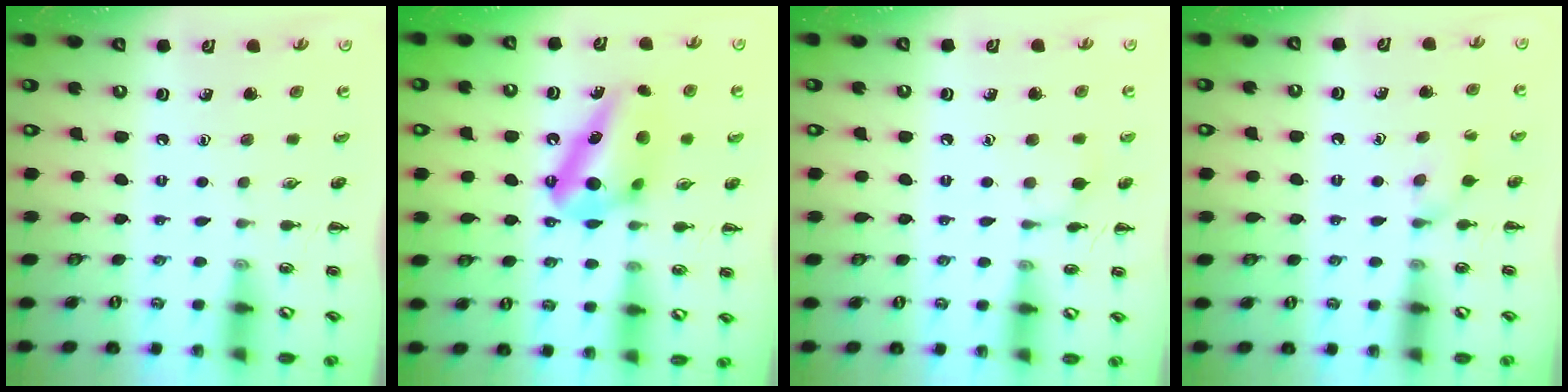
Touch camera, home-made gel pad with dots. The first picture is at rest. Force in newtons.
{"total": 13.1, "press": 13.1, "slide": 0.2}
{"total": 6.2, "press": 5.9, "slide": 1.9}
{"total": 6.4, "press": 6.1, "slide": 1.9}